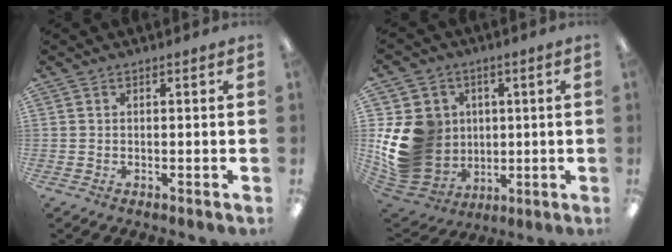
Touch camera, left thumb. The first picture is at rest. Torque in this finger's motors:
{"motor_torque": [1.77, 1.72, 1.30, -1.13, 0.16]}